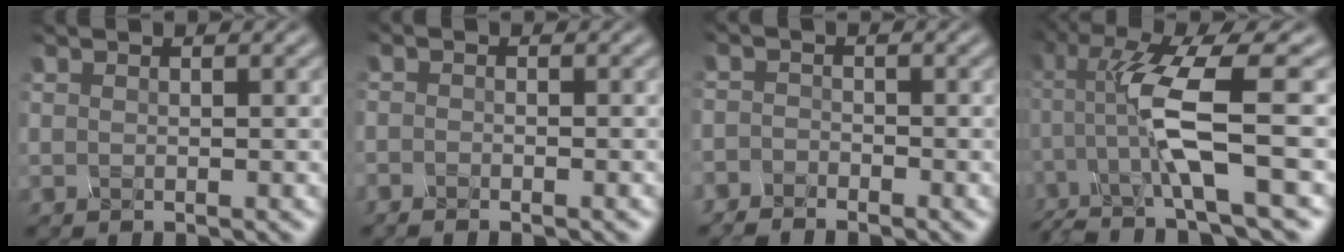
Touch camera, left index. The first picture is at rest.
{"total": 1.8, "force": [-1.8, -0.2, -0.2], "torque": [0.002, -0.006, -0.011]}
{"total": 2.8, "force": [-2.6, -0.4, -1.0], "torque": [0.004, 0.000, -0.032]}
{"total": 8.8, "force": [-3.1, 0.9, 8.2], "torque": [-0.173, 0.006, -0.037]}